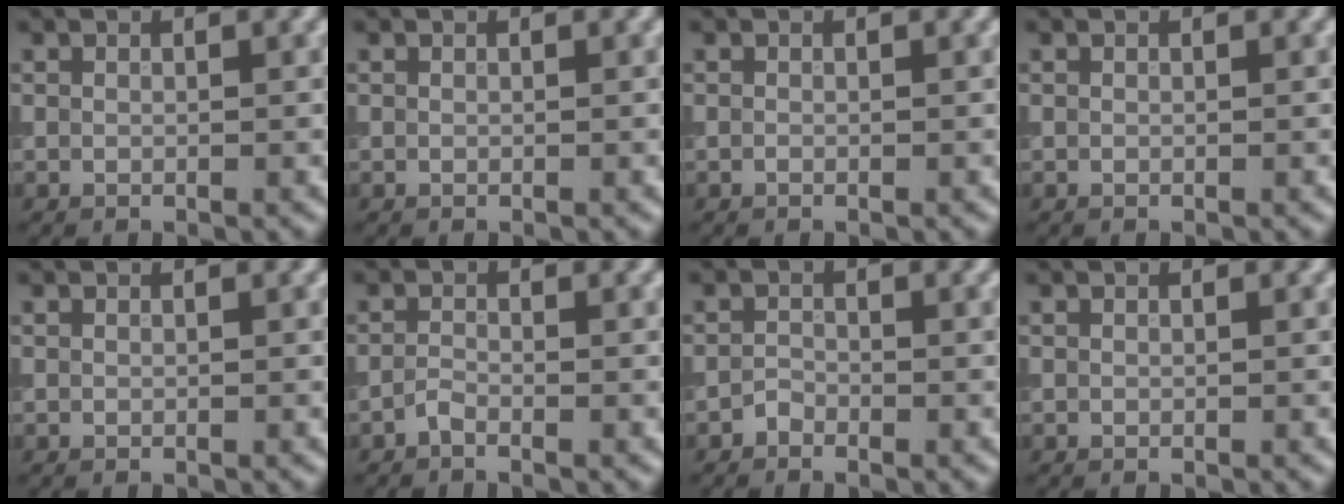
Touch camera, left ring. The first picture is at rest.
{"total": 0.0}
{"total": 0.0}
{"total": 0.0}
{"total": 0.0}
{"total": 0.9, "force": [-0.7, 0.2, 0.5], "torque": [-0.011, 0.001, -0.018]}
{"total": 0.9, "force": [-0.7, 0.4, 0.2], "torque": [-0.001, 0.002, -0.016]}
{"total": 0.0}